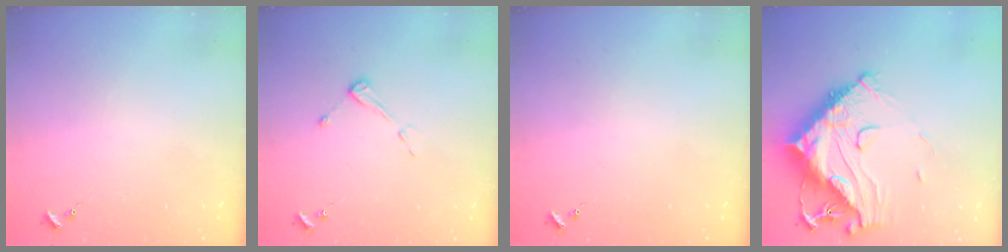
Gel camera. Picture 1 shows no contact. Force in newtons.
{"total": 4.3, "press": 4.3, "slide": 0.5}
{"total": 0.0}
{"total": 20.5, "press": 20.4, "slide": 1.8}